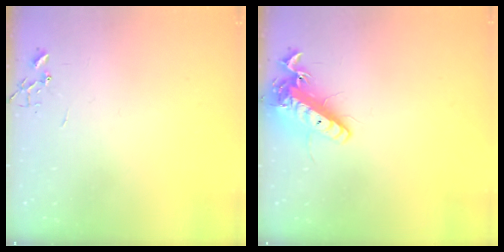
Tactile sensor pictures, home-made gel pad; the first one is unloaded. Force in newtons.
{"total": 14.1, "press": 13.9, "slide": 2.4}